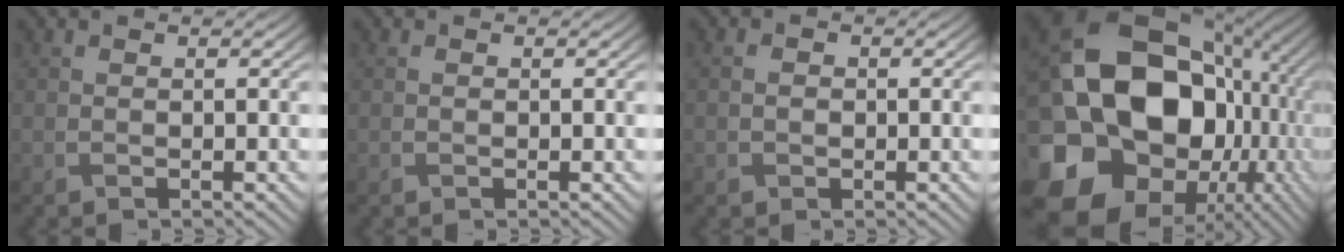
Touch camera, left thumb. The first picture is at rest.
{"total": 0.0}
{"total": 1.1, "force": [-0.2, 1.0, 0.4], "torque": [-0.007, -0.005, -0.006]}
{"total": 24.6, "force": [-1.0, 20.2, 14.1], "torque": [-0.321, -0.045, -0.029]}